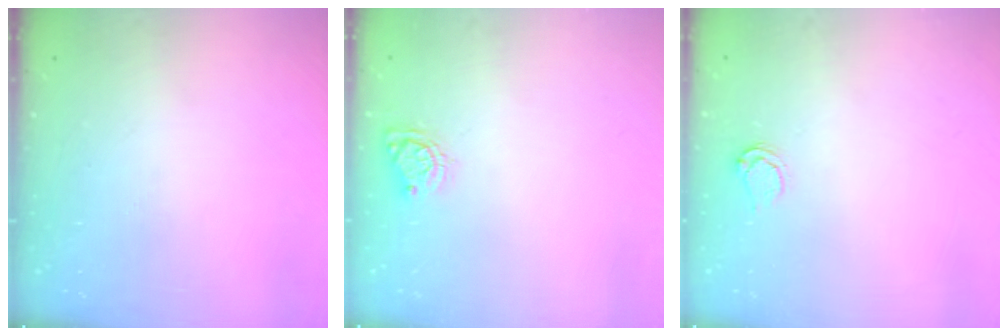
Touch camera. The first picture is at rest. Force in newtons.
{"total": 4.3, "press": 4.2, "slide": 0.3}
{"total": 3.2, "press": 3.1, "slide": 0.5}